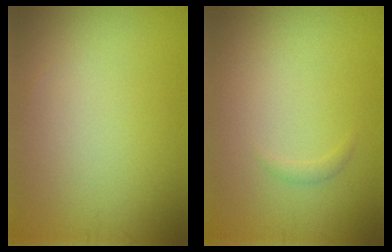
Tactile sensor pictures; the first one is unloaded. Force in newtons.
{"total": 0.6, "press": 0.6, "slide": 0.1}